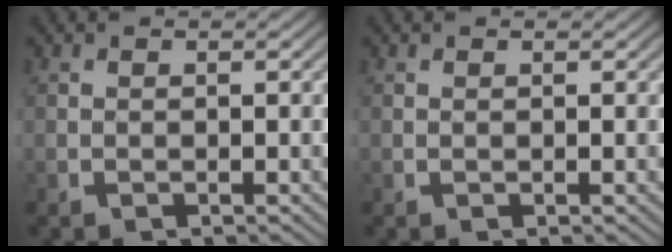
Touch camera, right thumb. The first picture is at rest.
{"total": 0.0}